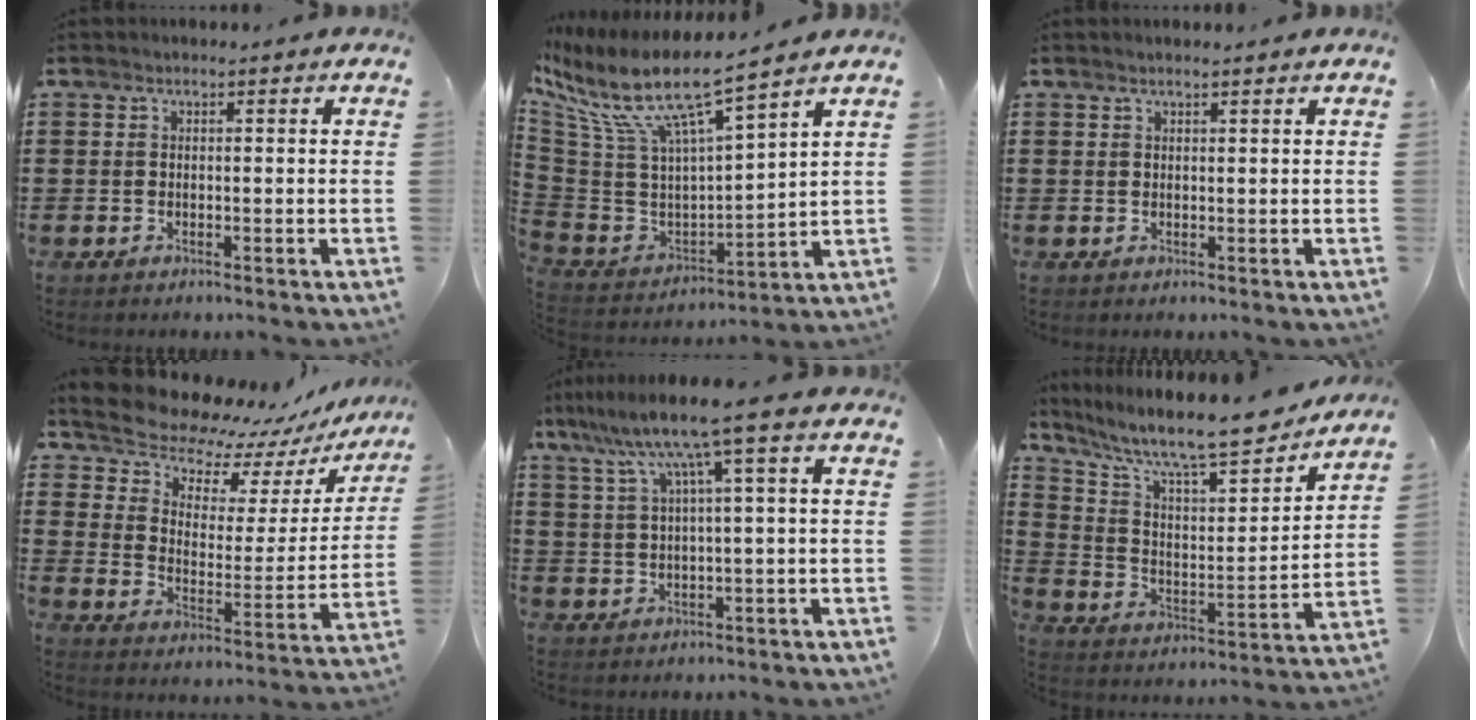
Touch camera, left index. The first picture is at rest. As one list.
[{"total": 10.1, "force": [6.6, 1.9, 7.5], "torque": [-0.173, -0.050, 0.106]}, {"total": 0.8, "force": [0.7, -0.1, 0.5], "torque": [-0.009, -0.001, 0.013]}, {"total": 8.4, "force": [7.9, 2.6, 1.3], "torque": [-0.067, -0.067, 0.137]}, {"total": 8.4, "force": [3.7, -0.2, 7.5], "torque": [-0.160, -0.012, 0.057]}, {"total": 10.9, "force": [9.6, 1.4, 5.0], "torque": [-0.121, -0.072, 0.159]}]